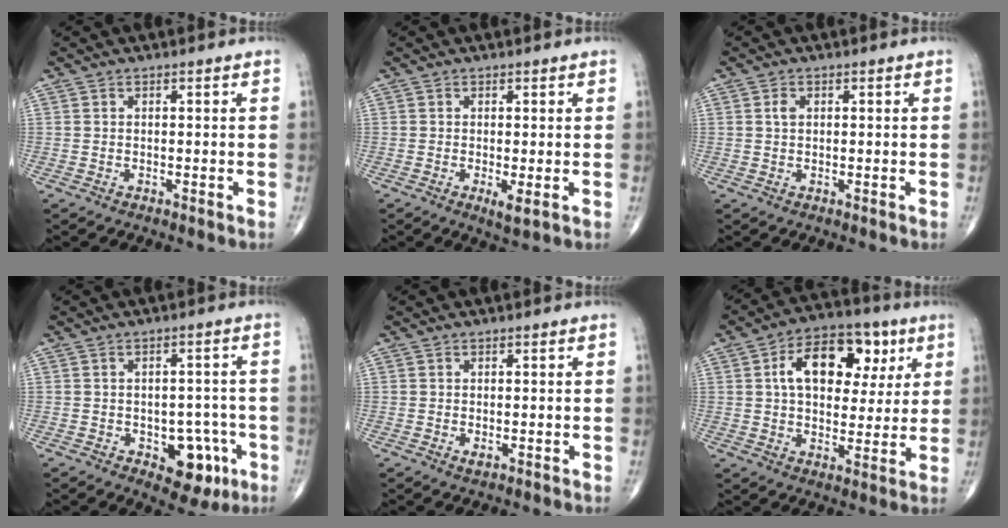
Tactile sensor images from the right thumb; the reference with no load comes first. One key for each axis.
{"total": 2.4, "fx": -0.4, "fy": 0.5, "fz": 2.3, "tx": -0.043, "ty": -0.010, "tz": -0.007}
{"total": 1.3, "fx": 0.4, "fy": 0.9, "fz": 0.9, "tx": -0.016, "ty": 0.002, "tz": 0.006}
{"total": 8.7, "fx": -3.3, "fy": 5.3, "fz": 6.1, "tx": -0.036, "ty": 0.019, "tz": -0.035}
{"total": 0.8, "fx": -0.1, "fy": 0.4, "fz": 0.7, "tx": -0.010, "ty": -0.002, "tz": -0.002}
{"total": 16.1, "fx": 5.1, "fy": 9.9, "fz": 11.6, "tx": -0.145, "ty": 0.006, "tz": 0.077}